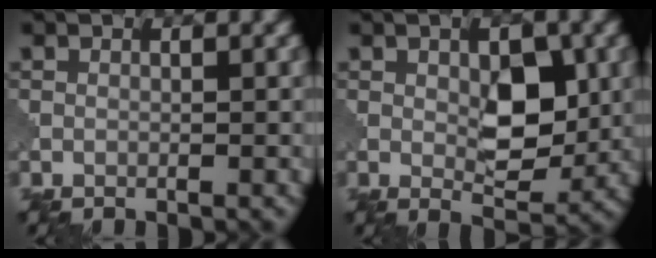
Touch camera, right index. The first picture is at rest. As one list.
[{"total": 4.8, "force": [1.0, 2.5, 4.0], "torque": [-0.058, -0.006, 0.023]}]